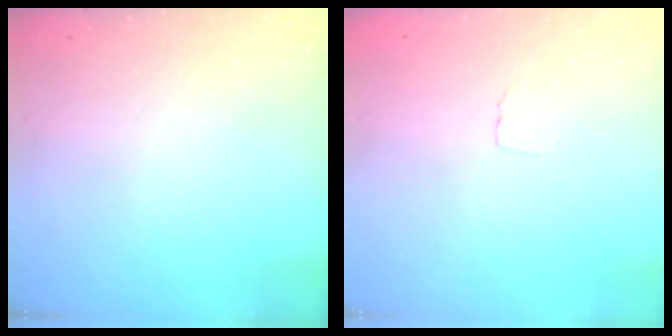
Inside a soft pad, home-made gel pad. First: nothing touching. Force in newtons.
{"total": 2.6, "press": 2.6, "slide": 0.1}